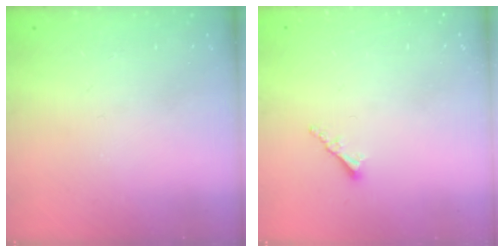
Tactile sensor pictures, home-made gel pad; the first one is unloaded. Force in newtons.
{"total": 1.7, "press": 1.7, "slide": 0.2}